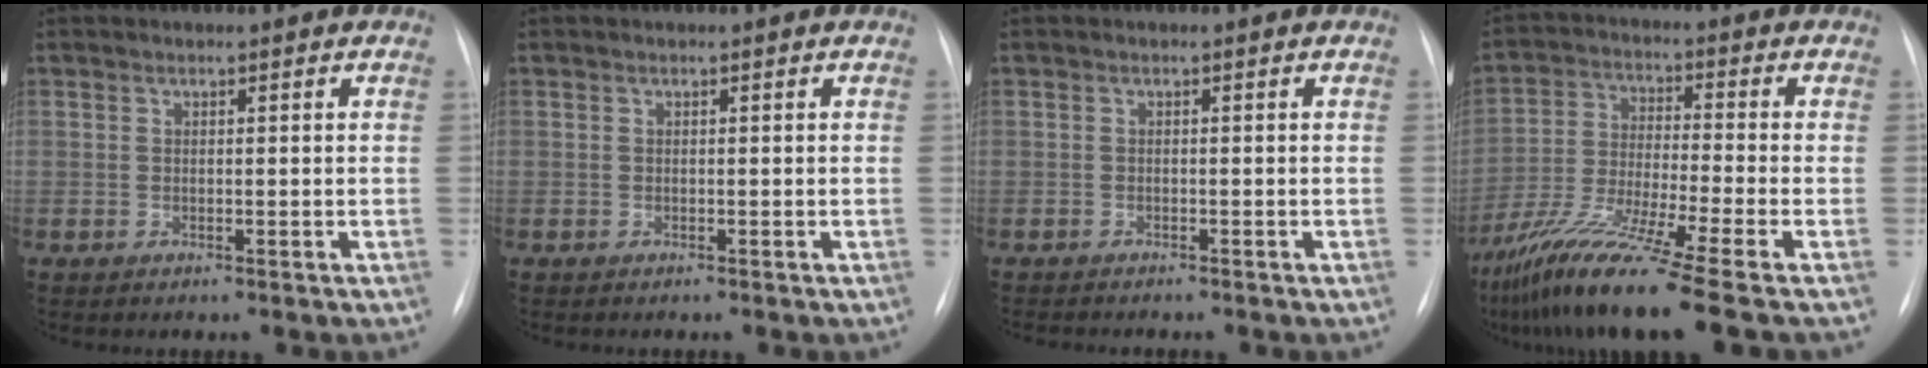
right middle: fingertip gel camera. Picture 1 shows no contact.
{"total": 0.0}
{"total": 3.2, "force": [-3.0, 0.4, 1.2], "torque": [-0.016, -0.007, -0.037]}
{"total": 15.3, "force": [-11.3, -1.8, 10.1], "torque": [-0.210, -0.047, -0.206]}